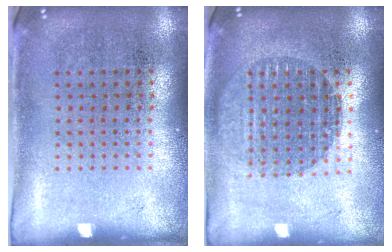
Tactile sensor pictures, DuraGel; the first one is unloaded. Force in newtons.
{"total": 1.6, "press": 1.4, "slide": 0.8}